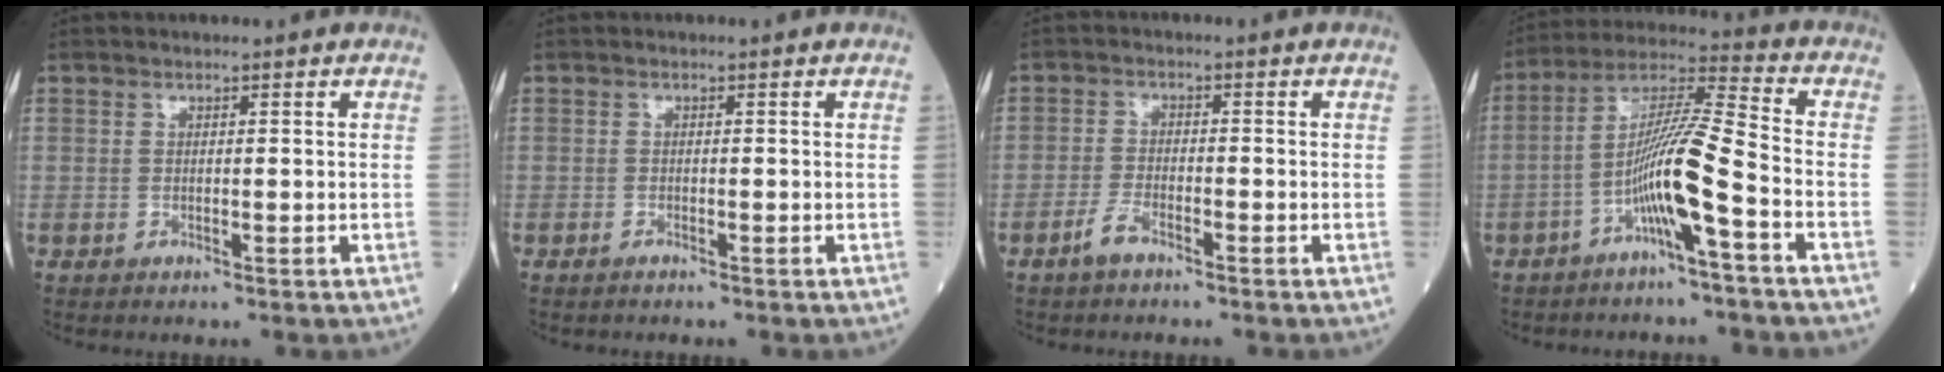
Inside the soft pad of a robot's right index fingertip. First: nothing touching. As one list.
[{"total": 0.6, "force": [-0.5, 0.0, 0.2], "torque": [-0.012, -0.003, -0.009]}, {"total": 2.7, "force": [-2.1, 0.6, 1.7], "torque": [-0.041, -0.002, -0.043]}, {"total": 10.7, "force": [-4.3, -0.6, 9.8], "torque": [-0.189, 0.015, -0.084]}]